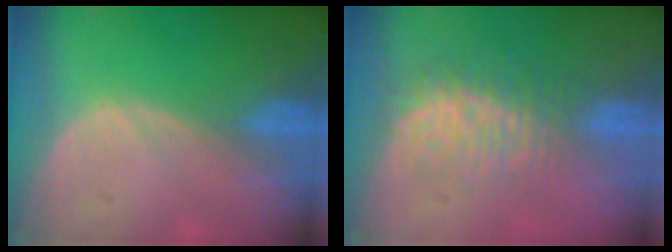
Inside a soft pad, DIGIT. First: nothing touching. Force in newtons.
{"total": 7.8, "press": 7.2, "slide": 2.9}